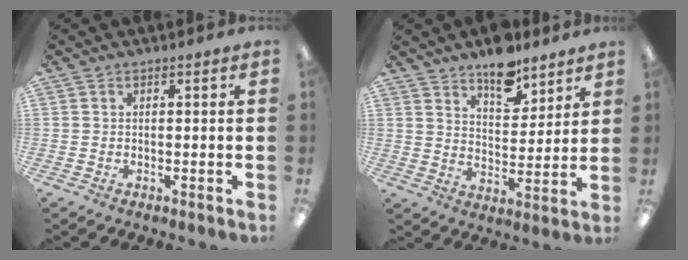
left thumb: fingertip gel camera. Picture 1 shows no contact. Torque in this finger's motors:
{"motor_torque": [1.28, 0.56, 0.93, -0.74, 0.02]}